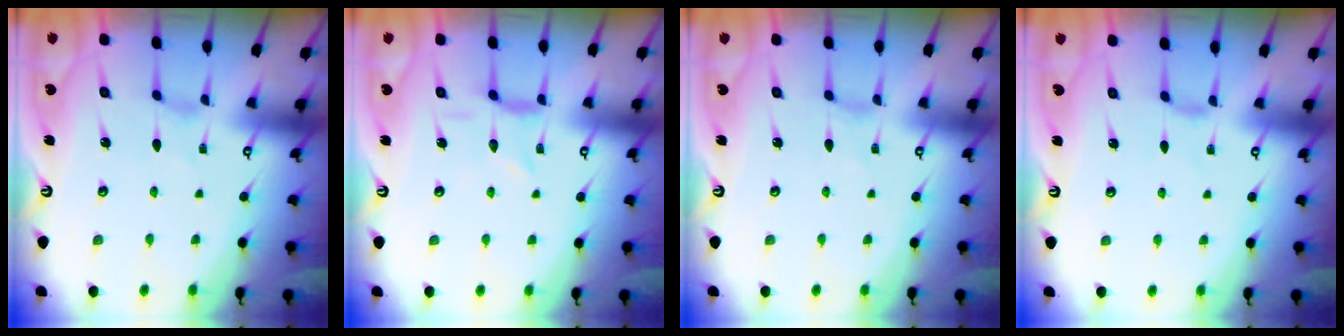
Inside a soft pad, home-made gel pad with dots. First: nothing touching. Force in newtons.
{"total": 1.5, "press": 1.5, "slide": 0.2}
{"total": 0.0}
{"total": 0.6, "press": 0.6, "slide": 0.2}